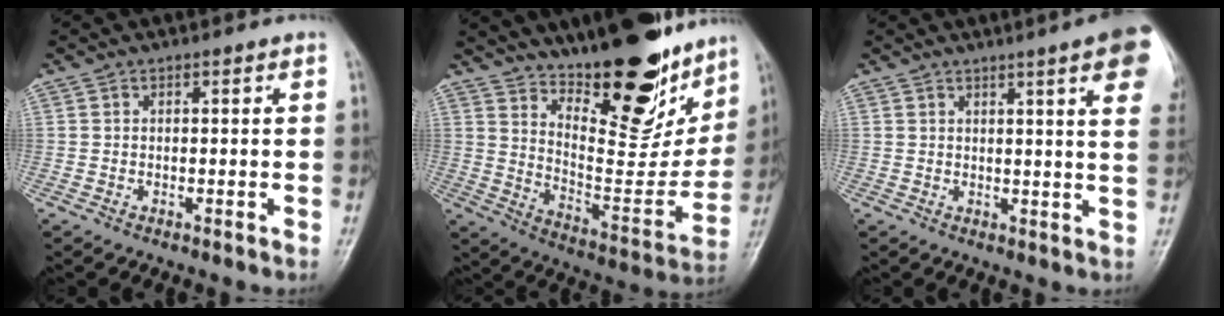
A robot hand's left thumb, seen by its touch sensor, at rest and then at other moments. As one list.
[{"total": 24.1, "force": [17.0, 9.0, 14.5], "torque": [-0.156, -0.103, 0.267]}, {"total": 12.8, "force": [6.7, 1.6, 10.8], "torque": [-0.114, -0.014, 0.068]}]